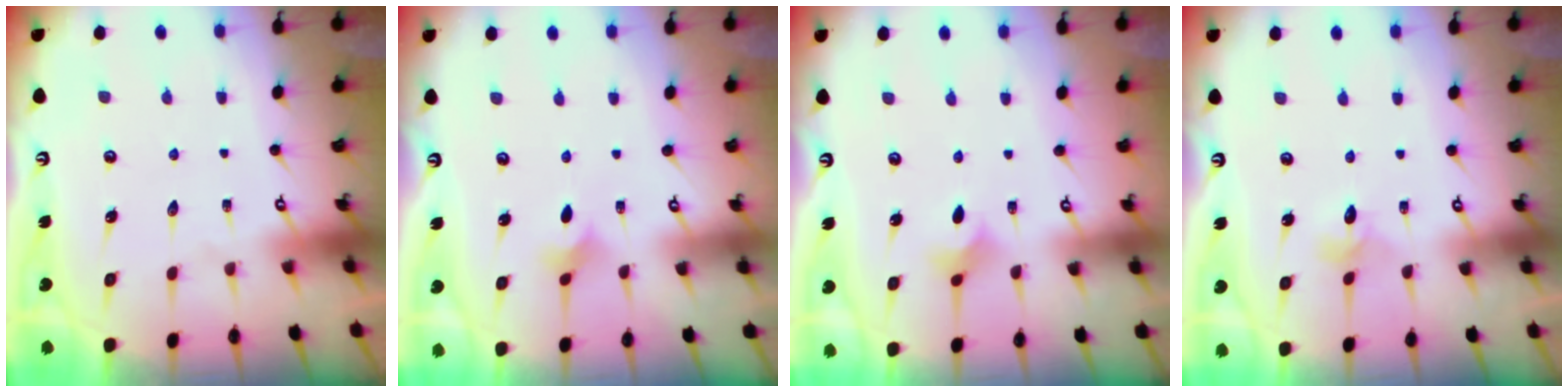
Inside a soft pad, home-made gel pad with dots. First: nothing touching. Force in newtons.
{"total": 2.0, "press": 2.0, "slide": 0.4}
{"total": 3.1, "press": 3.1, "slide": 0.7}
{"total": 2.4, "press": 2.4, "slide": 0.2}